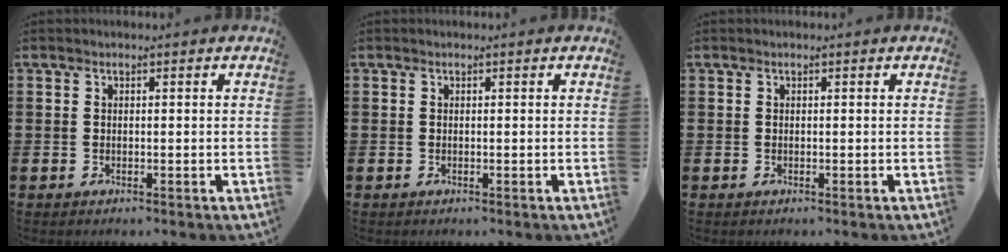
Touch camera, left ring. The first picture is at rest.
{"total": 0.0}
{"total": 0.0}